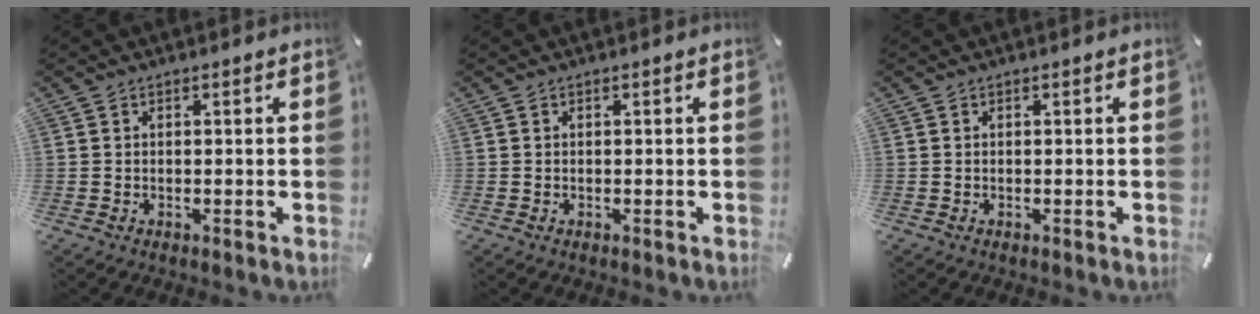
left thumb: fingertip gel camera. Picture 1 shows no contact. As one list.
[{"total": 0.0}, {"total": 0.0}]